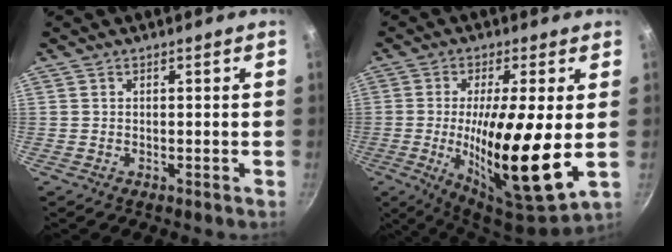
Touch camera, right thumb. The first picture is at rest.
{"total": 19.3, "force": [-1.0, 4.1, 18.8], "torque": [-0.321, -0.020, -0.016]}